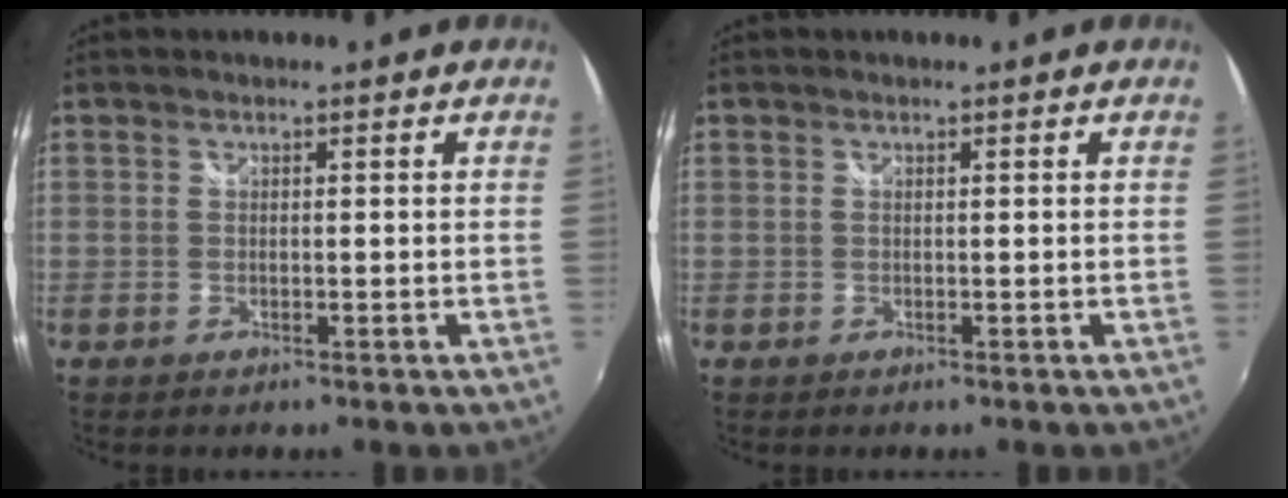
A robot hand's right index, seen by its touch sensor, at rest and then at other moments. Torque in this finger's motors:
{"motor_torque": [-0.11, 0.05, 0.03, 0.00]}